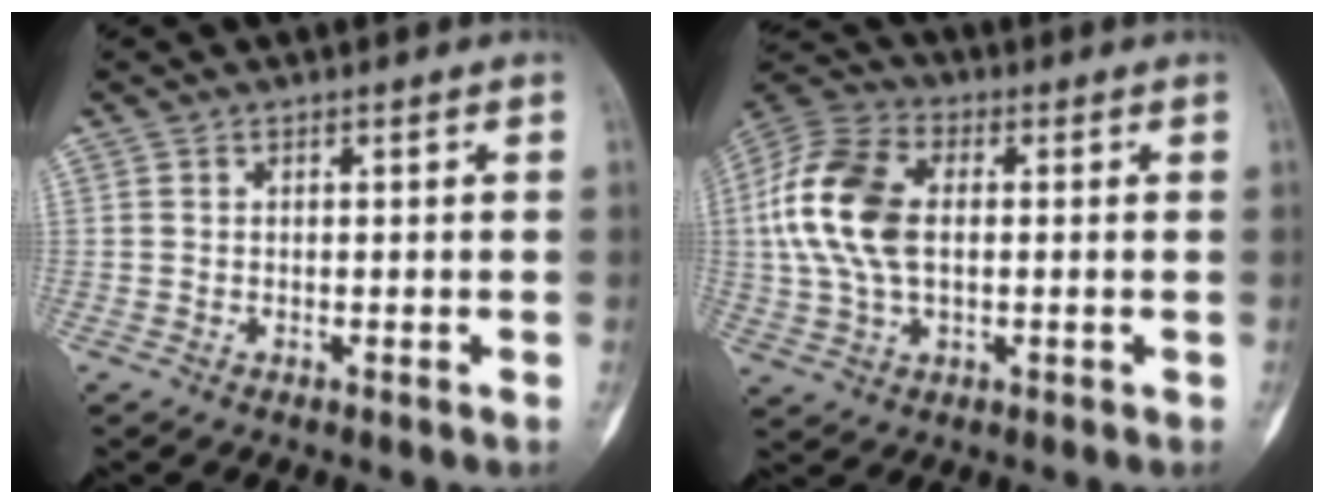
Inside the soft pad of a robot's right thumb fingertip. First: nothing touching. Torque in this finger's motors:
{"motor_torque": [0.89, 0.76, 0.63, -0.87, 0.17]}